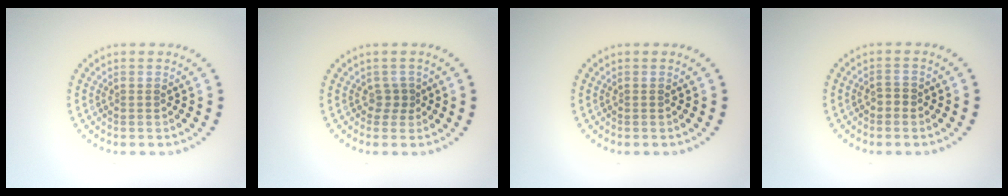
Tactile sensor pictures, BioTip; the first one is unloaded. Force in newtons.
{"total": 1.3, "press": 0.9, "slide": 0.9}
{"total": 0.0}
{"total": 0.9, "press": 0.8, "slide": 0.4}